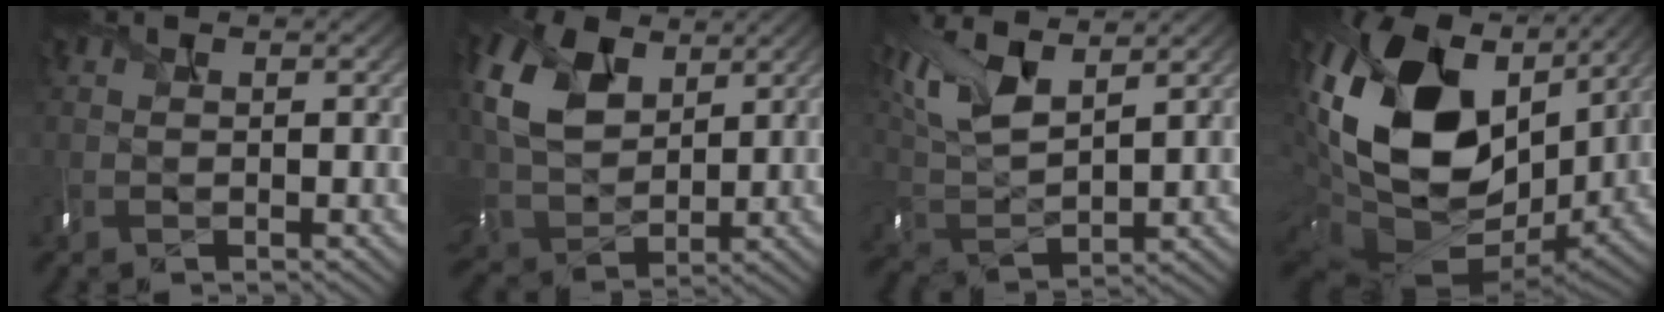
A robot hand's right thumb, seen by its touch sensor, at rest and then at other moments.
{"total": 10.1, "force": [4.1, 6.9, 6.2], "torque": [-0.185, 0.009, 0.085]}
{"total": 11.1, "force": [6.4, 4.5, 7.8], "torque": [-0.206, 0.014, 0.126]}
{"total": 21.4, "force": [4.9, 14.7, 14.7], "torque": [-0.345, -0.011, 0.102]}